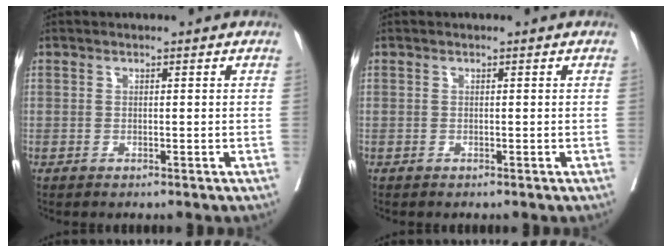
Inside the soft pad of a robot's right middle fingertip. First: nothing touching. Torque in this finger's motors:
{"motor_torque": [0.09, -0.03, 0.02, 0.01]}